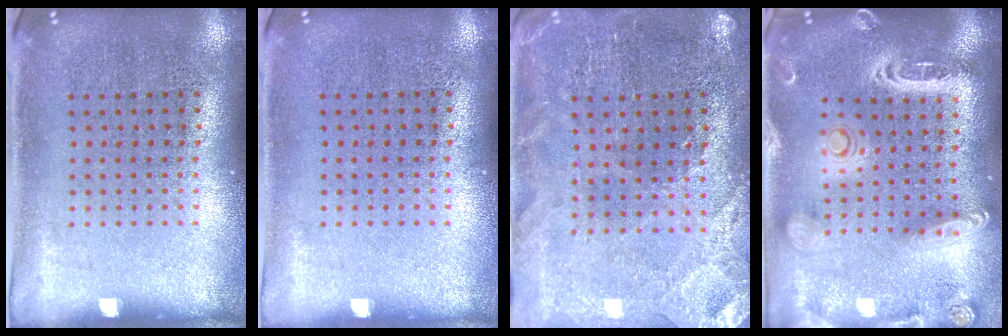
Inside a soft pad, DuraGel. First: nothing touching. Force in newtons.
{"total": 0.0}
{"total": 0.9, "press": 0.8, "slide": 0.2}
{"total": 2.6, "press": 2.3, "slide": 1.2}